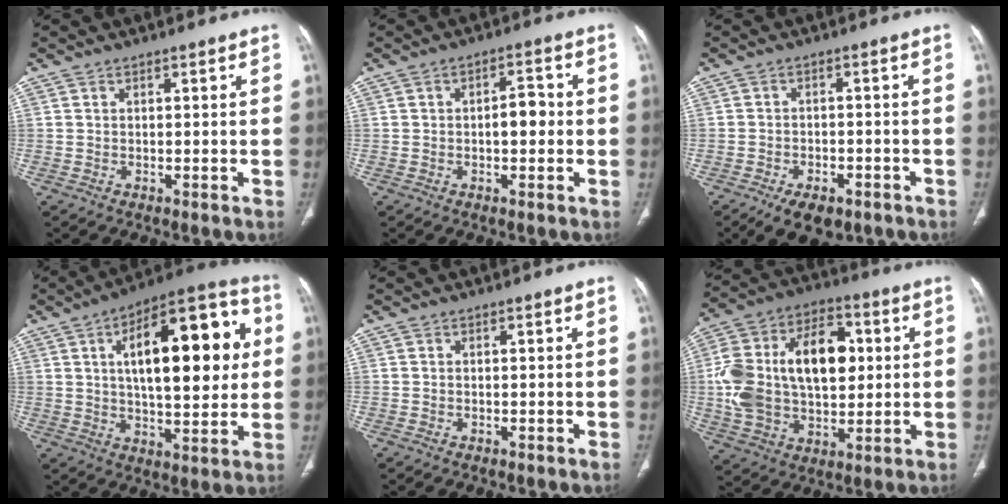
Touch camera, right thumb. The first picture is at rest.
{"total": 4.5, "force": [-0.2, 2.5, 3.8], "torque": [-0.046, 0.012, -0.008]}
{"total": 8.6, "force": [-5.5, 4.7, 4.6], "torque": [-0.056, 0.016, -0.081]}
{"total": 23.9, "force": [5.1, 10.0, 21.1], "torque": [-0.273, 0.009, 0.065]}
{"total": 0.0}
{"total": 24.1, "force": [2.6, 14.9, 18.7], "torque": [-0.339, 0.019, 0.048]}